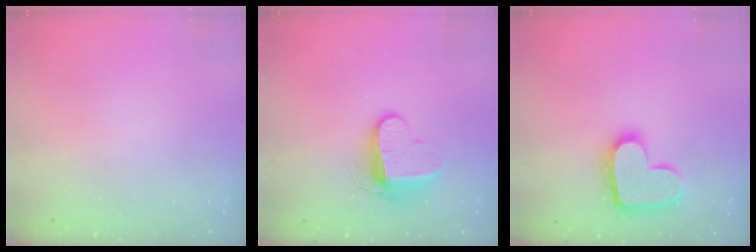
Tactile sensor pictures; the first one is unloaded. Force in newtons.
{"total": 9.9, "press": 9.9, "slide": 0.1}
{"total": 15.3, "press": 15.3, "slide": 1.1}